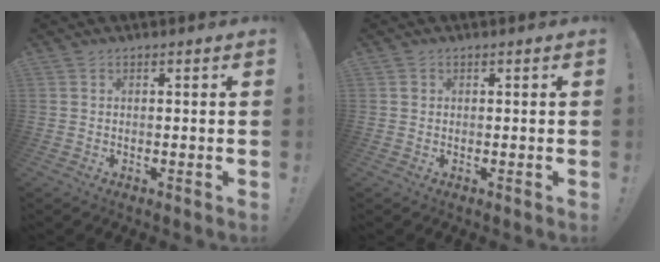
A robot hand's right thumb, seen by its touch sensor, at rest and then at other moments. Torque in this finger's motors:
{"motor_torque": [0.02, 0.21, -0.18, 0.07, -0.03]}